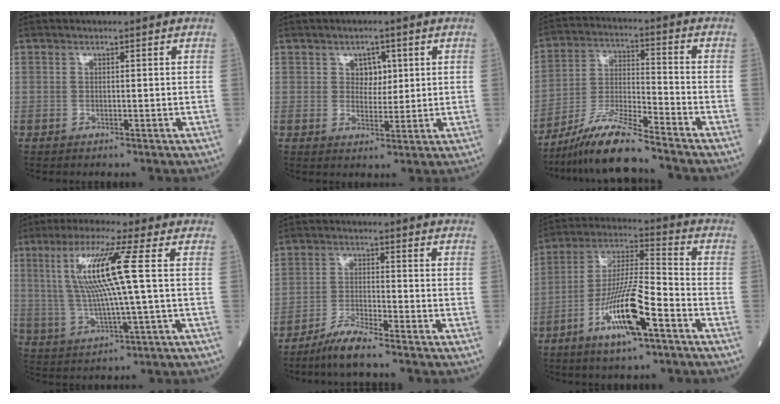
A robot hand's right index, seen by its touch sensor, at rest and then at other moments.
{"total": 3.3, "force": [1.2, 2.4, 1.8], "torque": [-0.015, 0.003, 0.018]}
{"total": 10.1, "force": [-8.6, -0.5, 5.3], "torque": [-0.109, -0.017, -0.162]}
{"total": 11.3, "force": [2.2, -0.7, 11.0], "torque": [-0.223, 0.007, 0.043]}
{"total": 5.3, "force": [-4.6, -0.4, 2.6], "torque": [-0.051, -0.020, -0.094]}
{"total": 13.7, "force": [-6.3, 1.9, 12.0], "torque": [-0.234, -0.005, -0.115]}